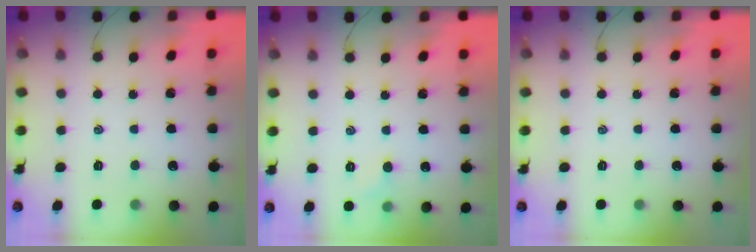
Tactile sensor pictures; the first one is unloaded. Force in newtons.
{"total": 3.9, "press": 3.7, "slide": 1.2}
{"total": 0.0}